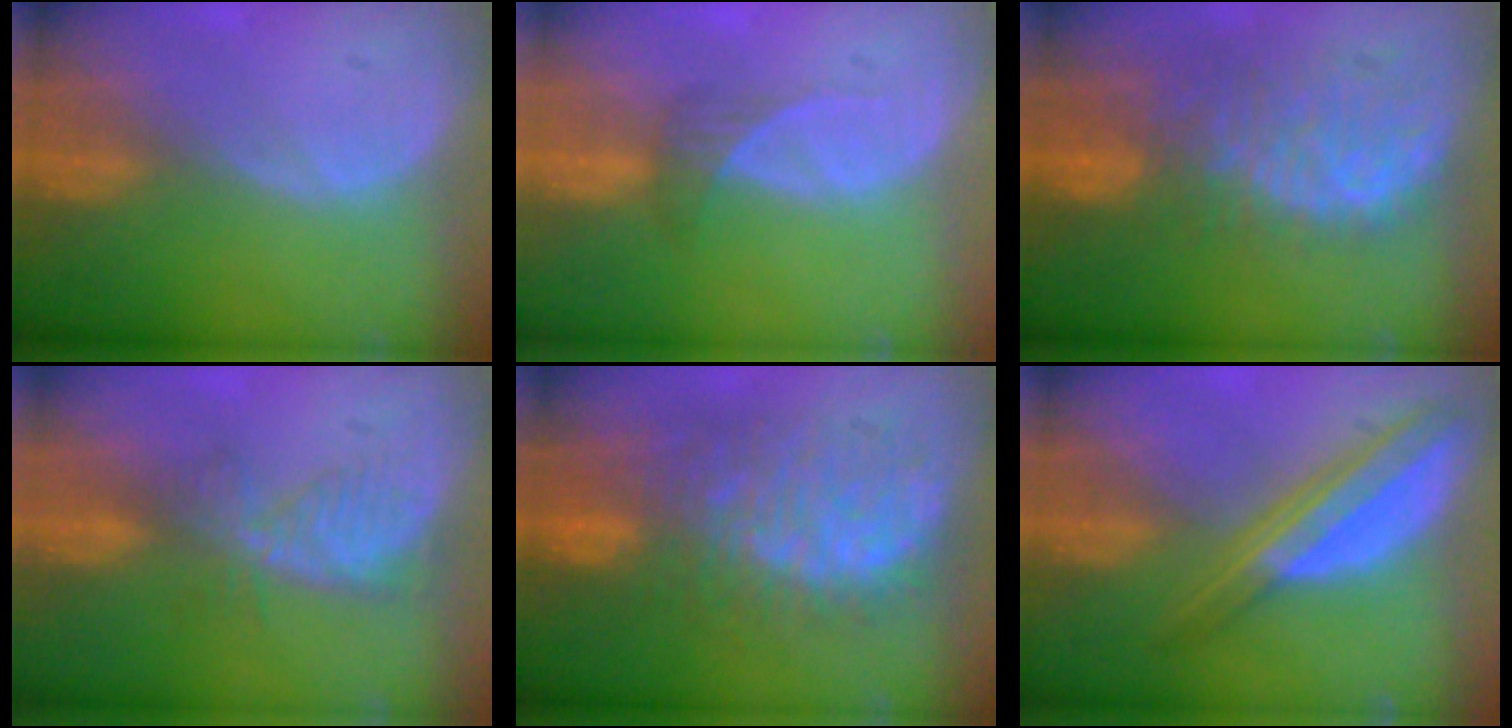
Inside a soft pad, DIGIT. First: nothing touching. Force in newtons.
{"total": 2.1, "press": 1.9, "slide": 0.9}
{"total": 10.6, "press": 9.4, "slide": 4.9}
{"total": 4.9, "press": 4.8, "slide": 1.1}
{"total": 11.9, "press": 11.8, "slide": 1.4}
{"total": 7.8, "press": 6.6, "slide": 4.1}